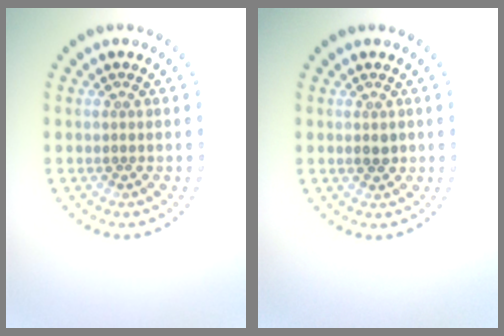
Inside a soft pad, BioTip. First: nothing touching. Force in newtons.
{"total": 1.0, "press": 1.0, "slide": 0.1}